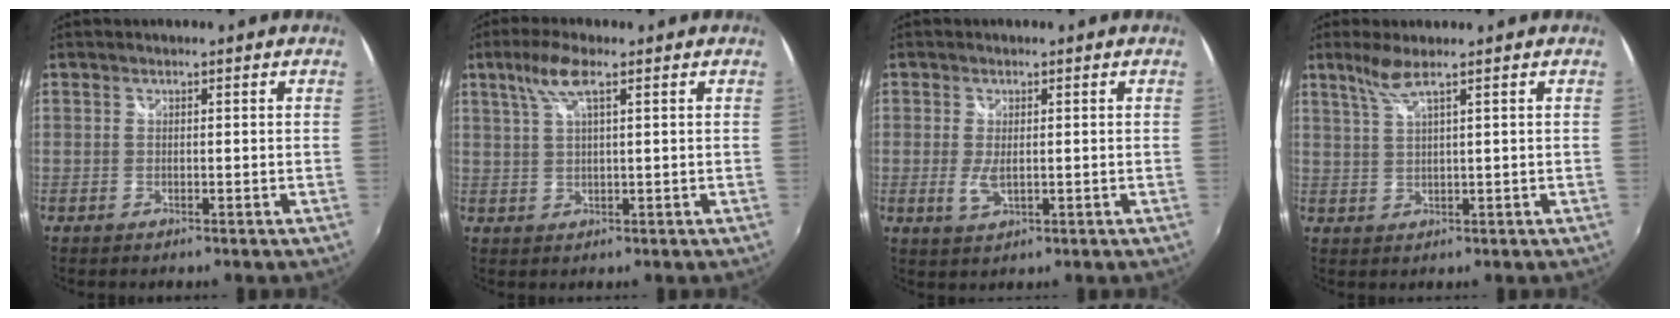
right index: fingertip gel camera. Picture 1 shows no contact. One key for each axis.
{"total": 5.4, "fx": 2.7, "fy": 0.9, "fz": 4.6, "tx": -0.091, "ty": 0.009, "tz": 0.055}
{"total": 3.2, "fx": -0.3, "fy": 1.4, "fz": 2.9, "tx": -0.061, "ty": -0.007, "tz": -0.003}
{"total": 3.4, "fx": 2.3, "fy": -0.5, "fz": 2.5, "tx": -0.054, "ty": -0.003, "tz": 0.050}